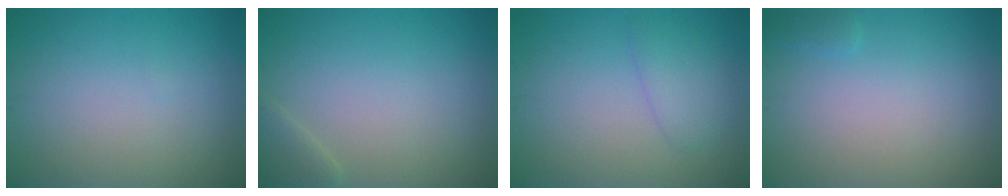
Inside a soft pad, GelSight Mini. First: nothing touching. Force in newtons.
{"total": 1.7, "press": 1.7, "slide": 0.1}
{"total": 2.2, "press": 2.2, "slide": 0.1}
{"total": 0.7, "press": 0.7, "slide": 0.0}